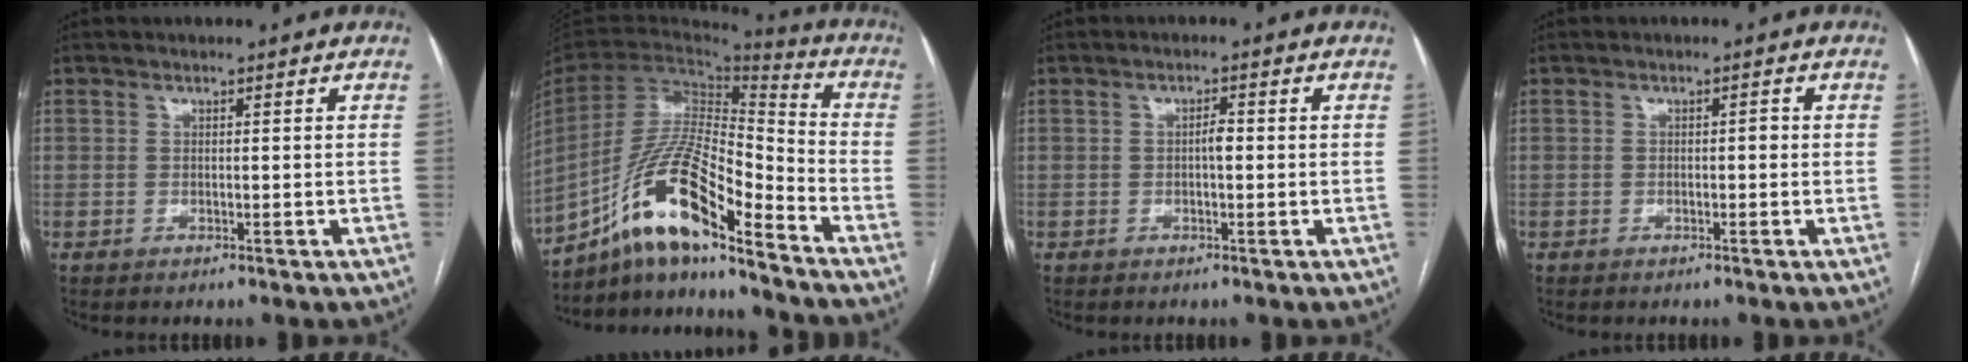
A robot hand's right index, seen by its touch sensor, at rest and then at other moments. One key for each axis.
{"total": 16.3, "fx": -11.6, "fy": 2.1, "fz": 11.2, "tx": -0.215, "ty": 0.011, "tz": -0.208}
{"total": 1.6, "fx": -0.2, "fy": 0.5, "fz": 1.5, "tx": -0.024, "ty": 0.005, "tz": -0.004}
{"total": 0.9, "fx": -0.1, "fy": 0.4, "fz": 0.8, "tx": -0.008, "ty": 0.004, "tz": -0.003}